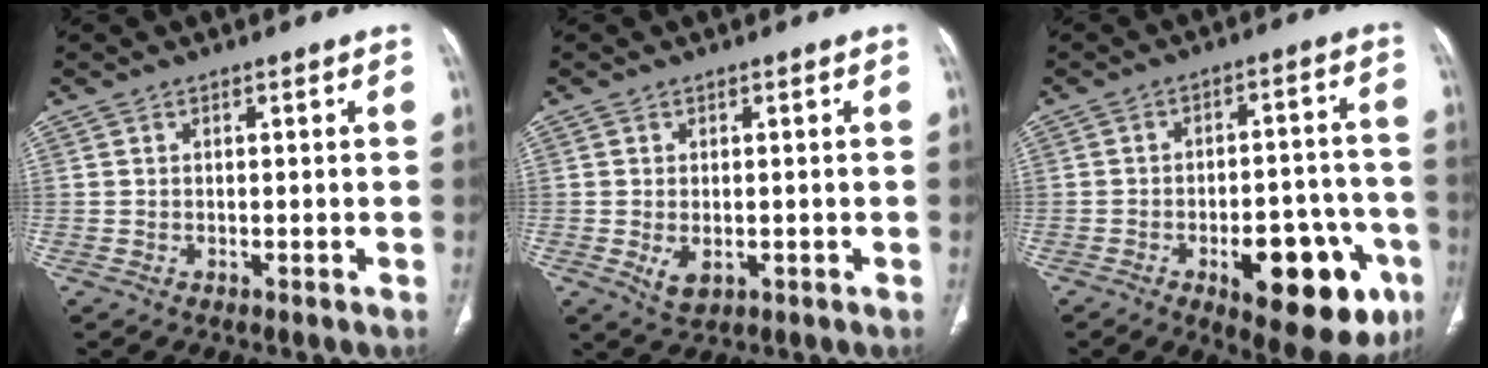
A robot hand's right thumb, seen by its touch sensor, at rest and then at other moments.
{"total": 3.6, "force": [-0.7, 2.3, 2.7], "torque": [-0.048, -0.007, -0.002]}
{"total": 19.7, "force": [-8.1, 8.6, 15.7], "torque": [-0.152, 0.035, -0.094]}